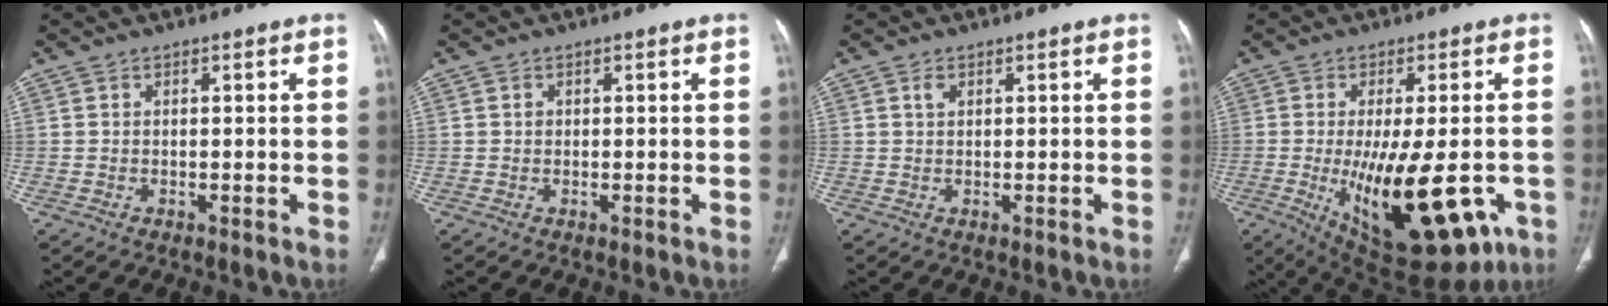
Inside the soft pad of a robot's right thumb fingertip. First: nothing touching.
{"total": 0.5, "force": [0.1, 0.5, 0.2], "torque": [0.000, 0.002, 0.001]}
{"total": 1.2, "force": [0.5, 0.7, 0.8], "torque": [-0.015, 0.002, 0.011]}
{"total": 21.6, "force": [-6.2, 9.0, 18.6], "torque": [-0.265, -0.020, -0.065]}